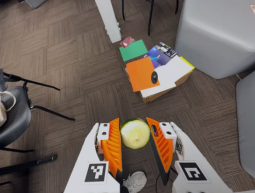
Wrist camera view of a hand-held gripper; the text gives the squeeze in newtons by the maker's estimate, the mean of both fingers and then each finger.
{"total": 11.4, "left": 11.7, "right": 11.2}